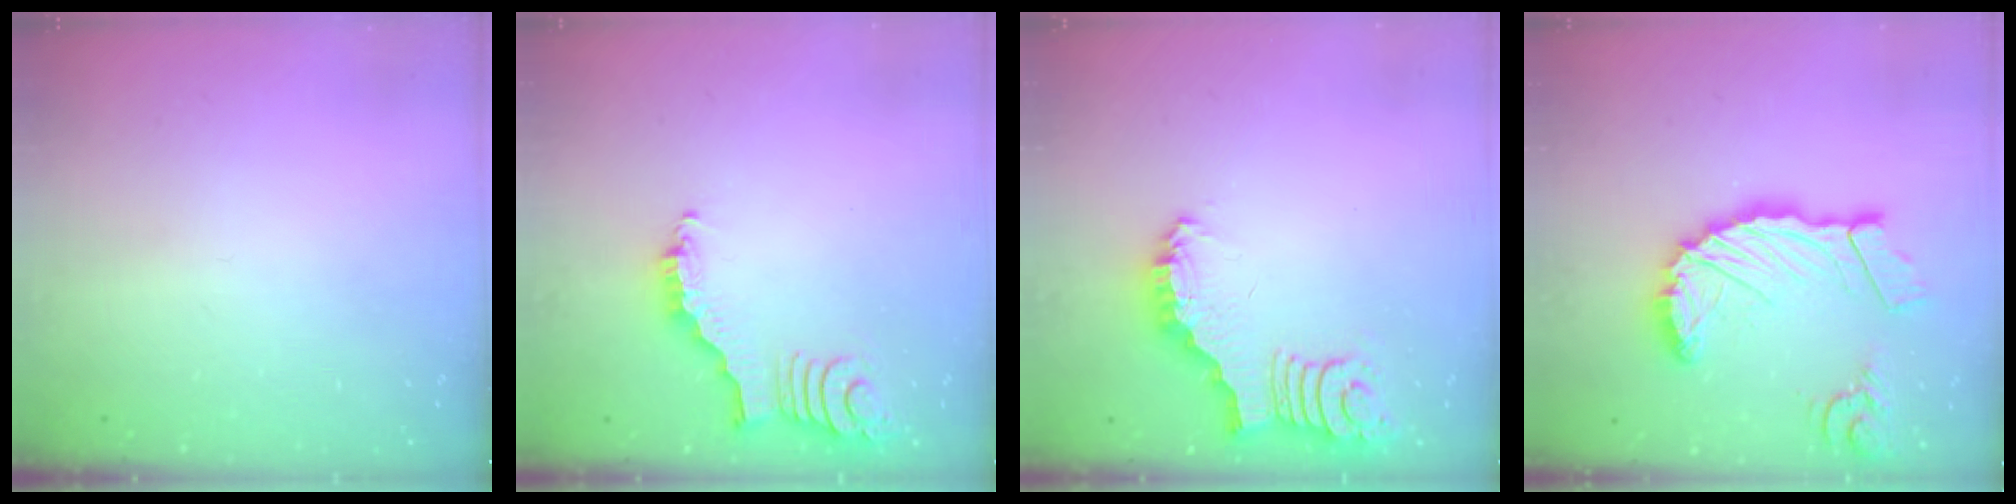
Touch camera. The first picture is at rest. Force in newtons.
{"total": 2.2, "press": 2.2, "slide": 0.4}
{"total": 2.7, "press": 2.7, "slide": 0.1}
{"total": 17.6, "press": 17.5, "slide": 1.9}